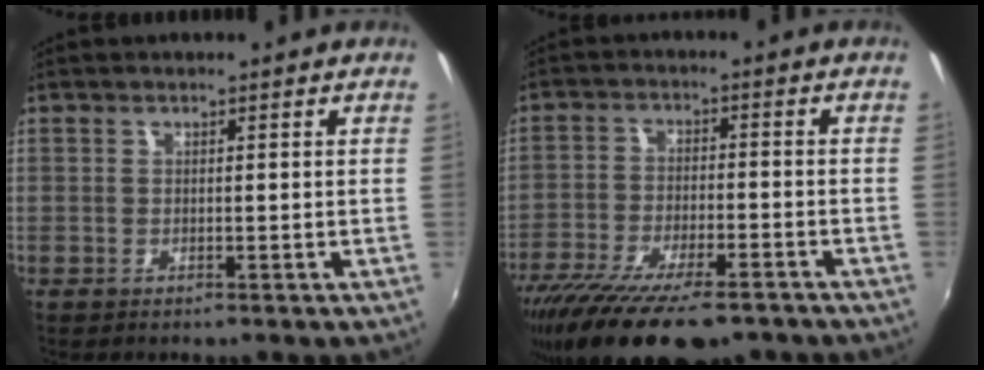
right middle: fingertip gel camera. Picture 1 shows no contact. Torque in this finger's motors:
{"motor_torque": [1.25, -0.89, 0.84, 0.21]}